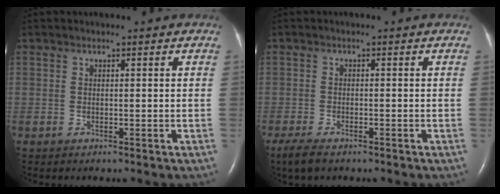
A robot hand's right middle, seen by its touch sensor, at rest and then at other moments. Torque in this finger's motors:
{"motor_torque": [0.11, -0.10, 0.00, 0.02]}